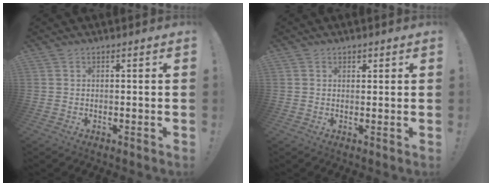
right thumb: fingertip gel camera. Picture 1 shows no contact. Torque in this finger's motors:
{"motor_torque": [0.20, 0.46, 0.19, 0.00, 0.00]}